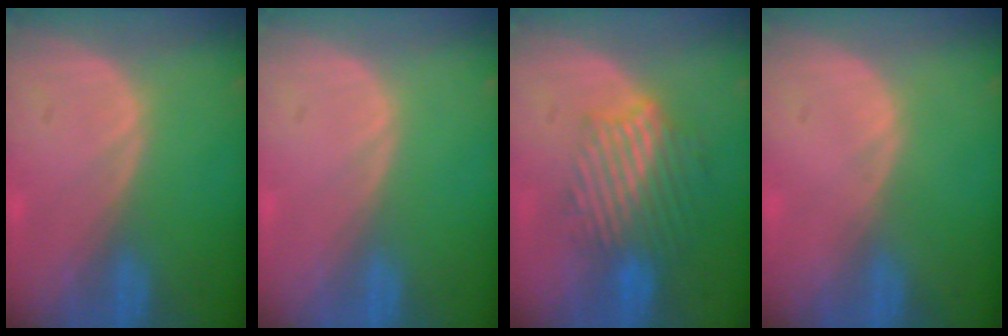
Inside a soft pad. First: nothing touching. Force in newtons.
{"total": 0.0}
{"total": 9.5, "press": 8.0, "slide": 5.1}
{"total": 0.0}